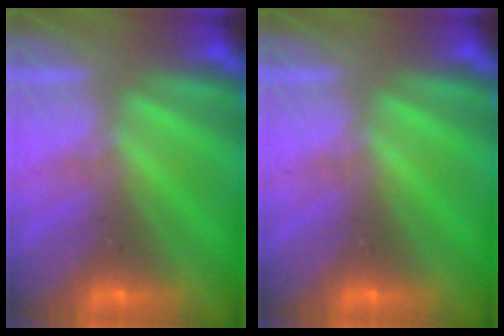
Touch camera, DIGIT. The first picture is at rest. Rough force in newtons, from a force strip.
{"total": 0.0}